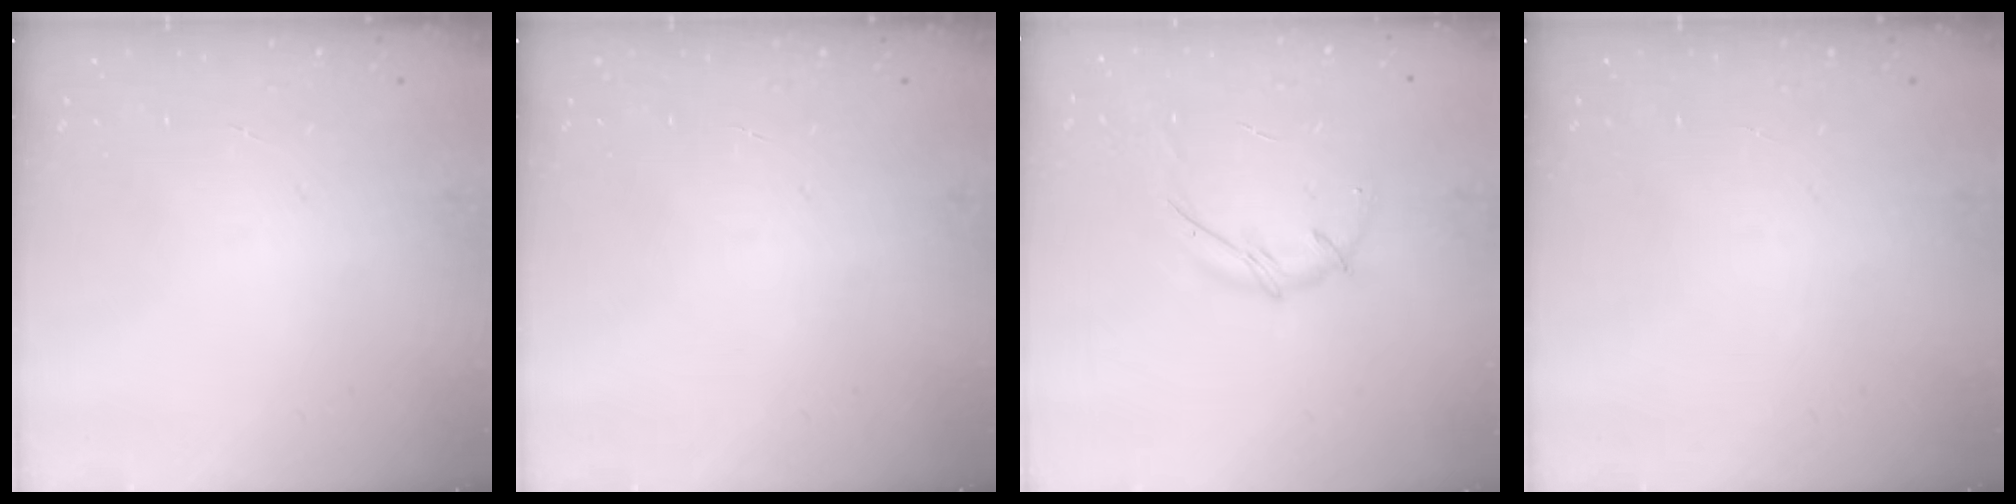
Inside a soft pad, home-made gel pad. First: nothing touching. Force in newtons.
{"total": 0.0}
{"total": 5.9, "press": 5.7, "slide": 1.3}
{"total": 0.0}